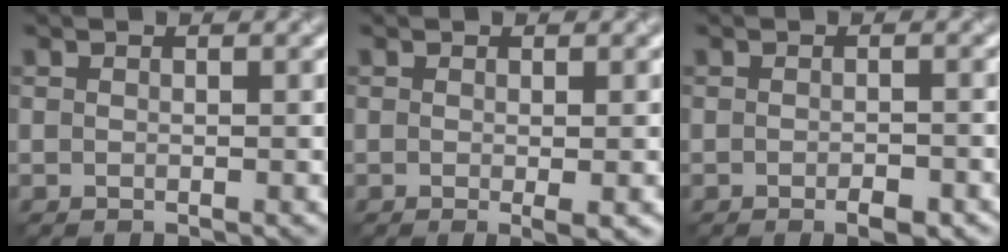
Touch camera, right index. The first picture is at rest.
{"total": 1.4, "force": [-0.3, 0.1, 1.3], "torque": [-0.022, -0.009, -0.004]}
{"total": 2.0, "force": [-1.1, 0.7, 1.5], "torque": [-0.019, -0.003, -0.014]}